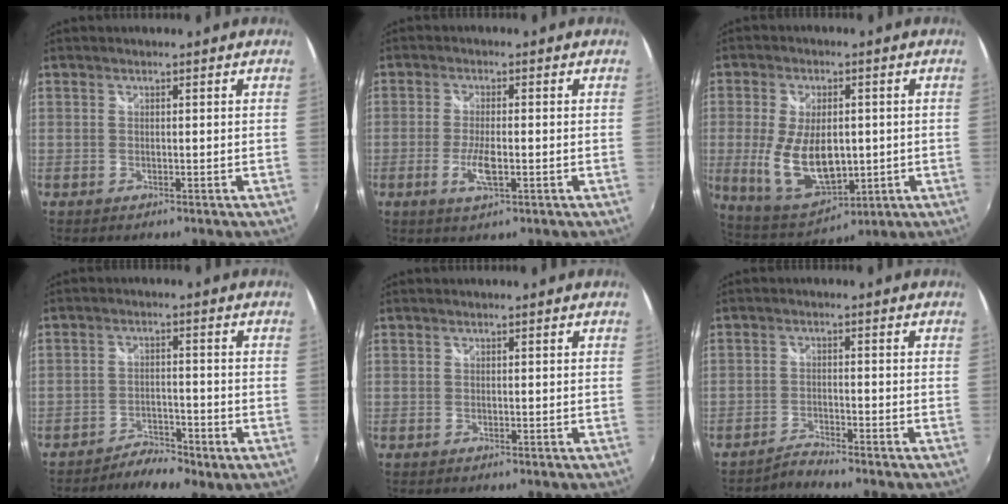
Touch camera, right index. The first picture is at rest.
{"total": 4.7, "force": [-1.5, 1.0, 4.3], "torque": [-0.093, -0.006, -0.028]}
{"total": 13.9, "force": [-1.2, 7.4, 11.7], "torque": [-0.242, -0.015, -0.004]}
{"total": 5.2, "force": [-4.1, 1.8, 2.6], "torque": [-0.068, -0.004, -0.073]}
{"total": 0.0}
{"total": 2.8, "force": [-2.7, -0.4, 0.1], "torque": [-0.015, -0.002, -0.057]}